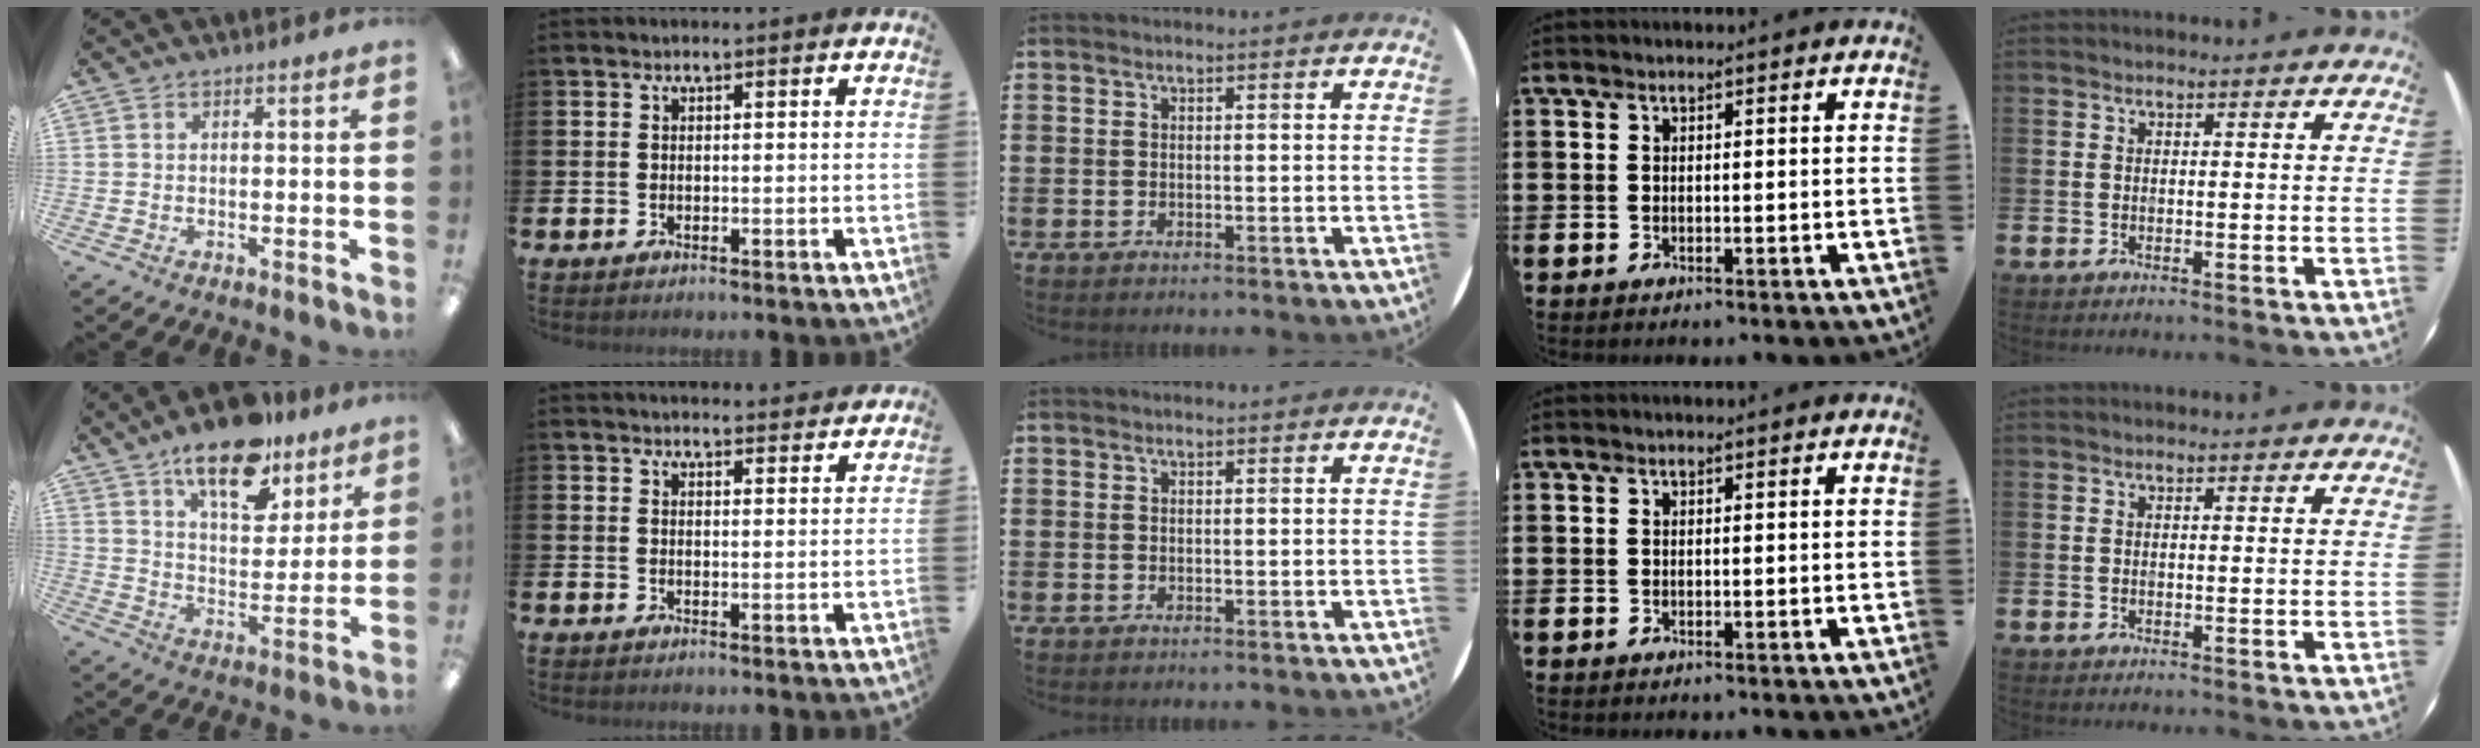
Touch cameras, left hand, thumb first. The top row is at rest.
{"thumb": {"total": 16.4, "force": [11.9, 7.1, 8.8], "torque": [-0.133, -0.064, 0.205]}, "index": {"total": 2.6, "force": [2.6, 0.3, 0.0], "torque": [0.004, -0.018, 0.045]}}